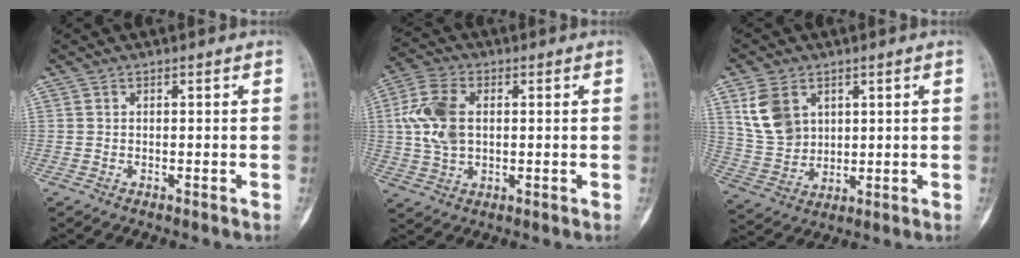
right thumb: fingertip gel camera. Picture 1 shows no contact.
{"total": 10.4, "force": [1.4, 6.6, 7.9], "torque": [-0.169, 0.009, 0.029]}
{"total": 10.0, "force": [4.2, 7.3, 5.3], "torque": [-0.086, -0.014, 0.100]}